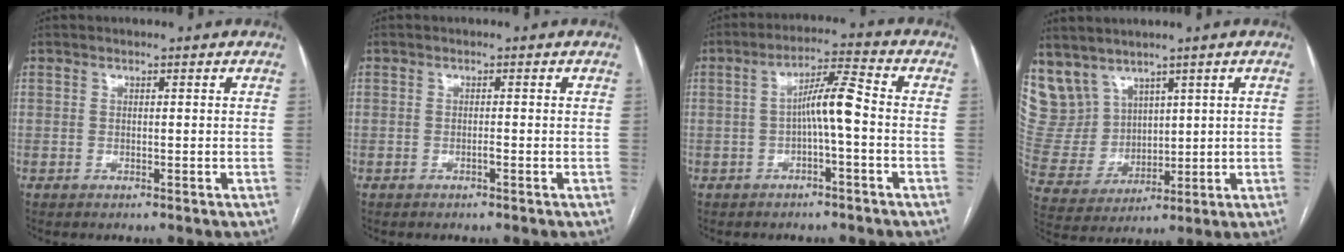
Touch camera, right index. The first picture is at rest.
{"total": 0.6, "force": [-0.3, 0.0, 0.5], "torque": [-0.009, 0.001, -0.005]}
{"total": 6.2, "force": [-0.8, 0.4, 6.1], "torque": [-0.104, 0.022, -0.014]}
{"total": 10.1, "force": [7.1, 6.9, 1.9], "torque": [-0.067, 0.027, 0.172]}